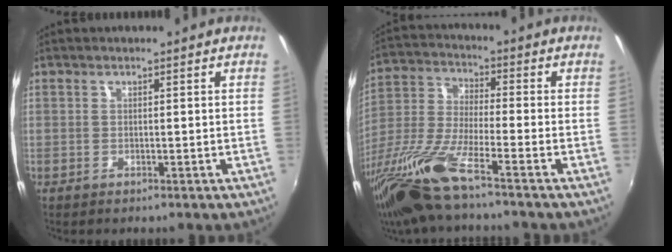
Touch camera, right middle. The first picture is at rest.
{"total": 14.4, "force": [-10.2, 1.2, 10.1], "torque": [-0.224, -0.028, -0.208]}